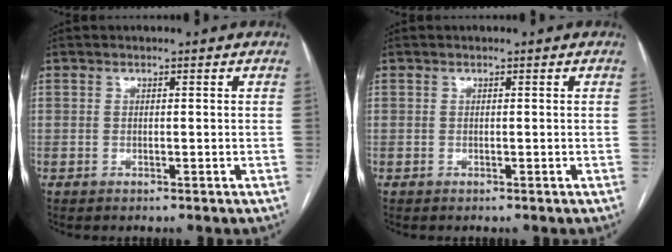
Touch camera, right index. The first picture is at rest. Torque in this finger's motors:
{"motor_torque": [0.00, 0.00, 0.00, 0.00]}